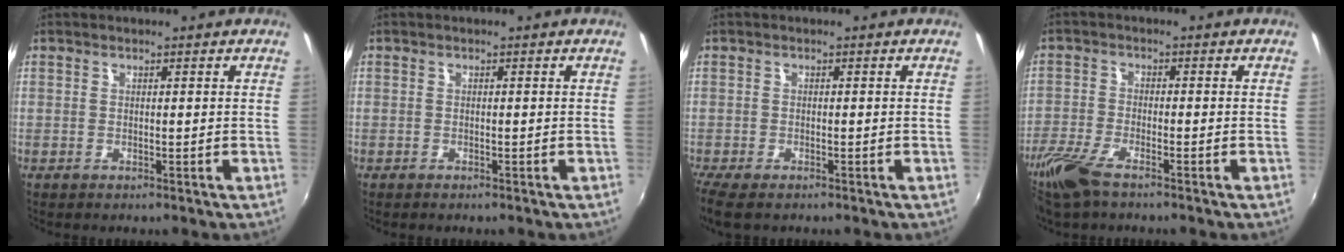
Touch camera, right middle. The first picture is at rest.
{"total": 0.6, "force": [-0.5, 0.2, 0.1], "torque": [-0.003, -0.002, -0.010]}
{"total": 5.6, "force": [-4.2, 1.6, 3.3], "torque": [-0.080, -0.029, -0.077]}
{"total": 7.5, "force": [-5.4, 2.1, 4.7], "torque": [-0.124, -0.017, -0.114]}